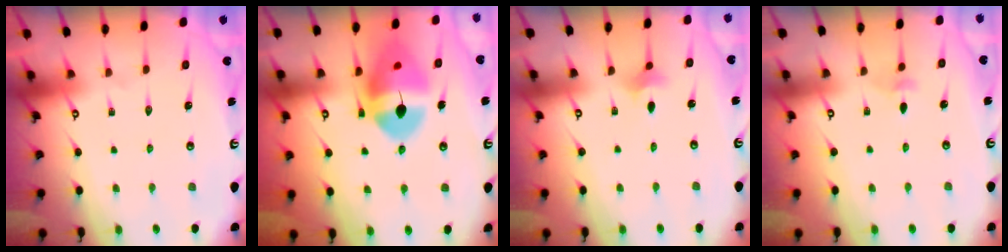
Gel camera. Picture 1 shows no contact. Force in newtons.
{"total": 14.3, "press": 14.2, "slide": 1.5}
{"total": 2.8, "press": 2.7, "slide": 0.6}
{"total": 3.7, "press": 3.5, "slide": 0.9}